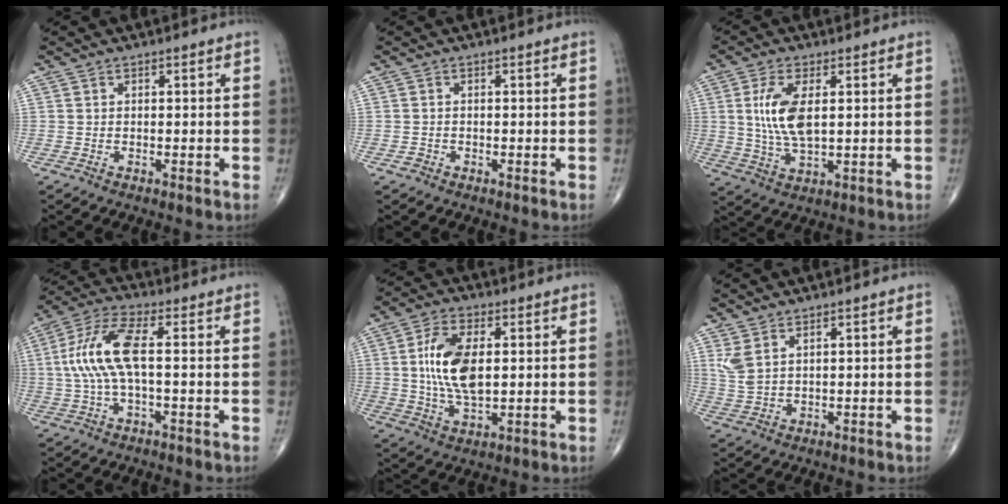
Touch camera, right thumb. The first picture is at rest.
{"total": 0.8, "force": [-0.4, 0.7, 0.2], "torque": [0.002, 0.006, -0.008]}
{"total": 9.3, "force": [1.6, 4.0, 8.2], "torque": [-0.173, -0.009, 0.036]}
{"total": 11.2, "force": [0.5, 3.8, 10.6], "torque": [-0.245, 0.029, 0.007]}
{"total": 11.9, "force": [1.5, 5.9, 10.2], "torque": [-0.198, -0.005, 0.031]}
{"total": 4.1, "force": [2.2, 1.6, 3.0], "torque": [-0.070, -0.005, 0.056]}